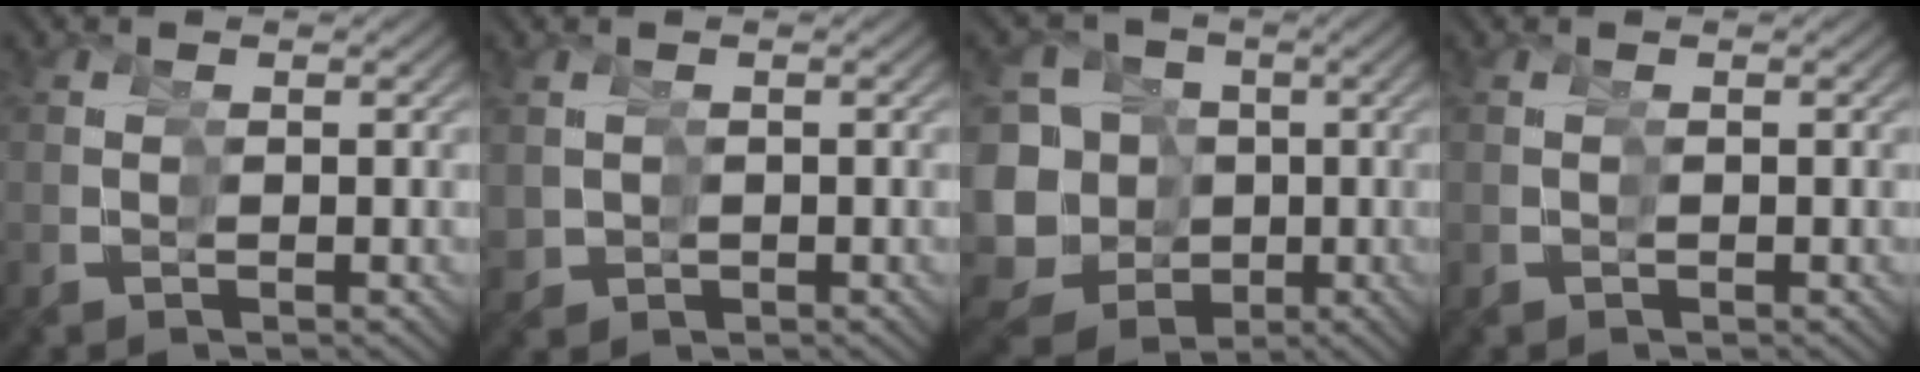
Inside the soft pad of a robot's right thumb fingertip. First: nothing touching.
{"total": 1.8, "force": [0.3, 1.7, 0.4], "torque": [-0.016, -0.011, 0.019]}
{"total": 17.5, "force": [-0.4, 15.6, 8.0], "torque": [-0.177, -0.037, -0.007]}
{"total": 0.7, "force": [-0.4, 0.4, 0.5], "torque": [-0.010, -0.003, -0.004]}